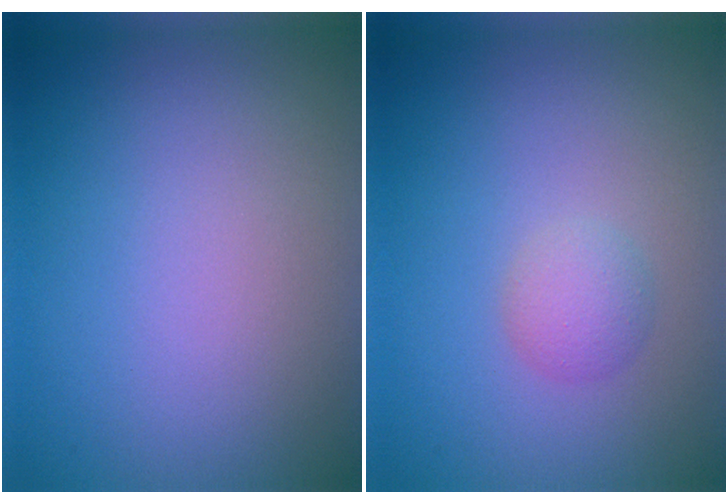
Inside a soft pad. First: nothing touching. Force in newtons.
{"total": 1.7, "press": 1.7, "slide": 0.2}